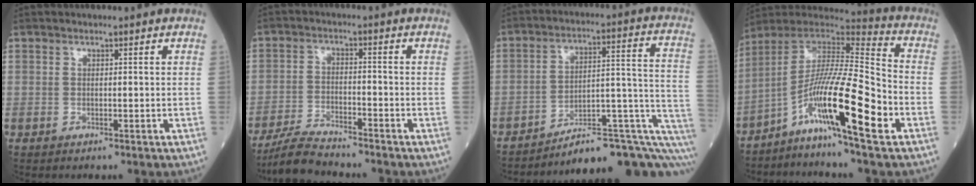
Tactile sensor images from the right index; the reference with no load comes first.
{"total": 7.7, "force": [-7.1, 0.8, 2.8], "torque": [-0.058, -0.019, -0.130]}
{"total": 19.6, "force": [-13.9, 4.0, 13.2], "torque": [-0.115, 0.058, -0.187]}
{"total": 17.8, "force": [-7.4, 1.0, 16.1], "torque": [-0.310, -0.015, -0.139]}